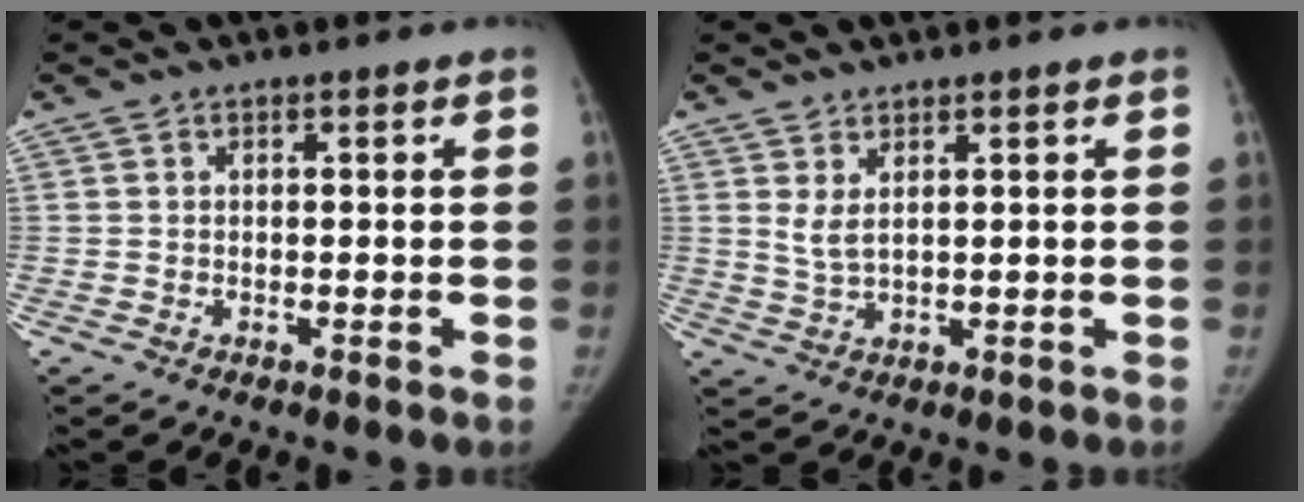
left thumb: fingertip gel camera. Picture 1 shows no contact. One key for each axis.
{"total": 3.1, "fx": 1.5, "fy": 1.0, "fz": 2.5, "tx": -0.049, "ty": -0.012, "tz": 0.036}